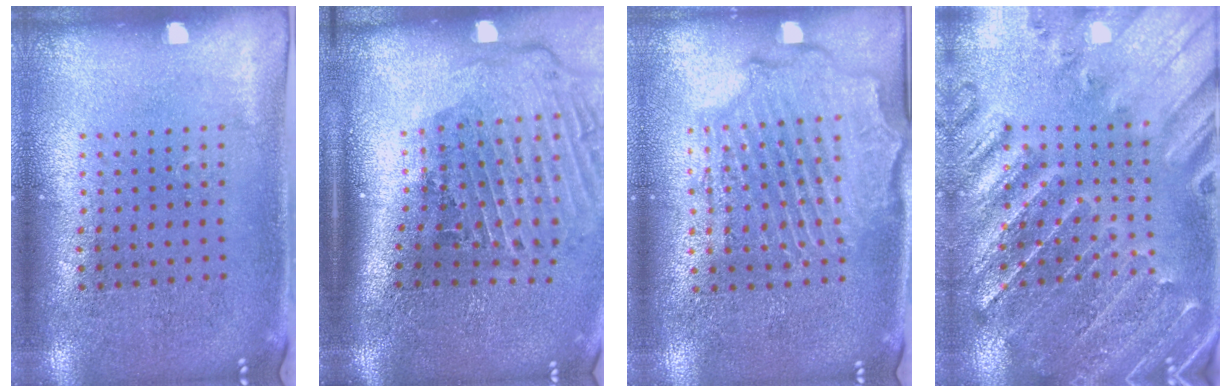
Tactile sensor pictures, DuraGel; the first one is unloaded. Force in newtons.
{"total": 2.9, "press": 2.0, "slide": 2.2}
{"total": 2.2, "press": 2.1, "slide": 0.5}
{"total": 1.6, "press": 1.6, "slide": 0.3}